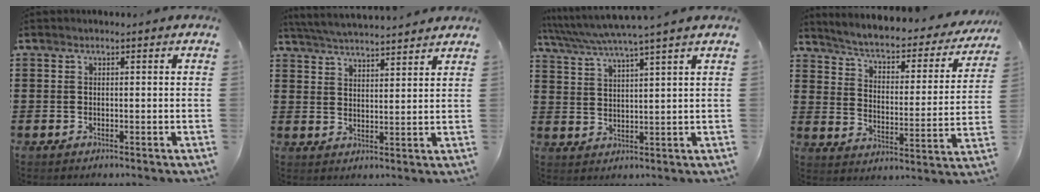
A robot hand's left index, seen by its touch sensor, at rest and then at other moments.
{"total": 4.5, "force": [4.4, -0.4, 0.7], "torque": [-0.030, -0.024, 0.078]}
{"total": 4.7, "force": [4.0, -0.7, 2.2], "torque": [-0.056, -0.023, 0.067]}
{"total": 3.7, "force": [3.2, 0.5, 1.9], "torque": [-0.055, -0.031, 0.043]}